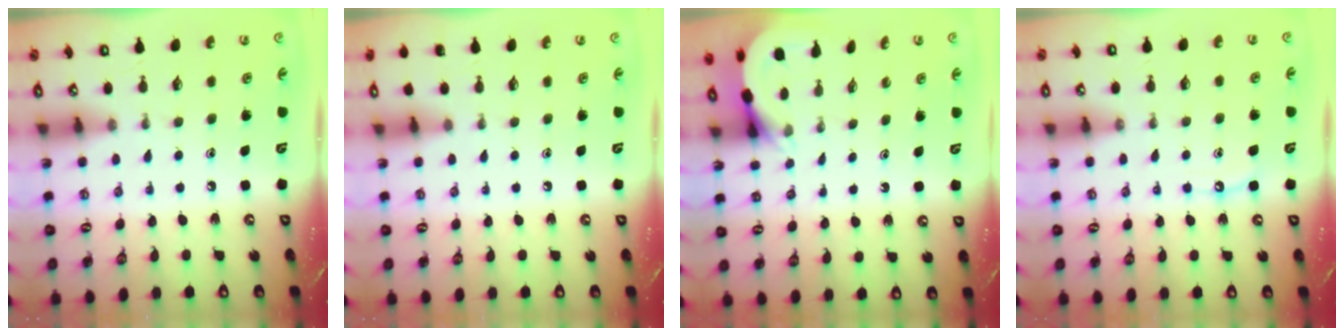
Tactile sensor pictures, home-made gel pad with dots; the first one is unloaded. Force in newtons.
{"total": 0.0}
{"total": 3.3, "press": 3.3, "slide": 0.2}
{"total": 5.5, "press": 5.5, "slide": 0.6}